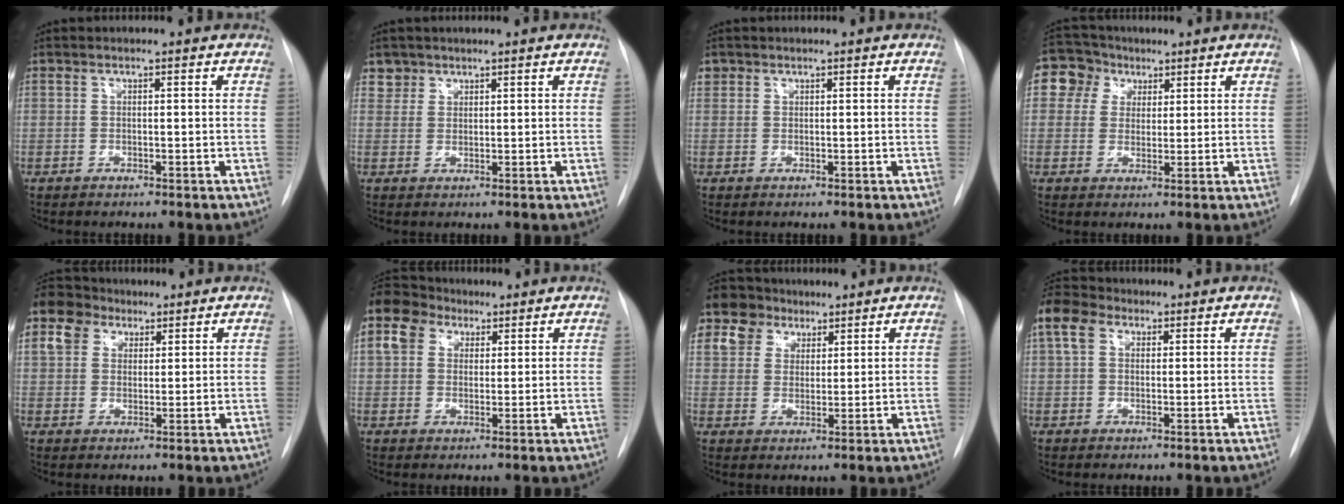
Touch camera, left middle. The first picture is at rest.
{"total": 2.2, "force": [1.6, 1.4, -0.4], "torque": [0.018, 0.007, 0.025]}
{"total": 1.3, "force": [0.8, 1.0, 0.0], "torque": [0.013, 0.008, 0.012]}
{"total": 6.5, "force": [2.8, 5.8, 0.9], "torque": [-0.016, 0.029, 0.053]}
{"total": 10.7, "force": [6.3, 7.9, 3.5], "torque": [-0.092, 0.046, 0.120]}
{"total": 12.6, "force": [6.8, 9.2, 5.2], "torque": [-0.146, 0.062, 0.127]}
{"total": 10.0, "force": [6.3, 7.5, 2.1], "torque": [-0.047, 0.033, 0.120]}
{"total": 7.4, "force": [3.5, 4.9, 4.3], "torque": [-0.109, 0.037, 0.065]}